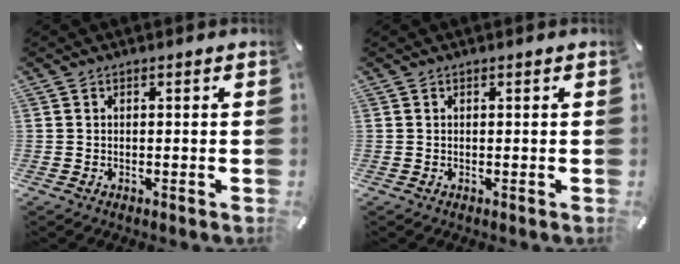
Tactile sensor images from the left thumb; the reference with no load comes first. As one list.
[{"total": 0.0}]